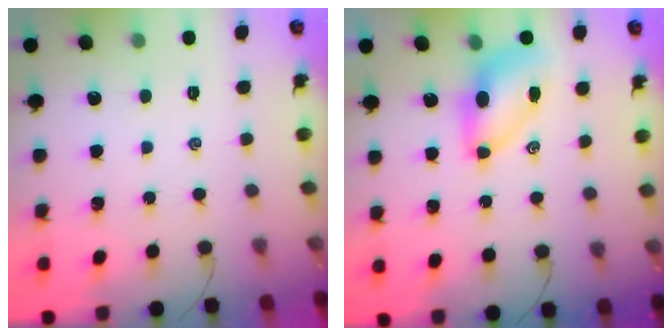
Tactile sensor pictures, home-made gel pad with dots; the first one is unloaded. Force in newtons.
{"total": 7.2, "press": 7.1, "slide": 1.1}